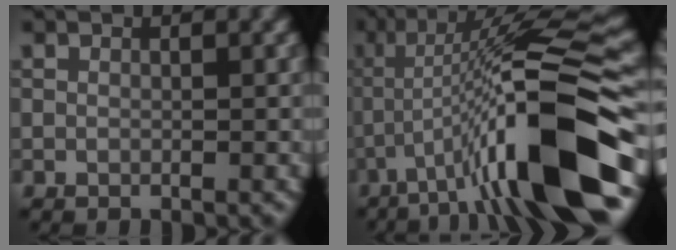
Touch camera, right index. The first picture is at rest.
{"total": 13.4, "force": [-4.7, 2.1, 12.3], "torque": [-0.199, 0.015, -0.079]}